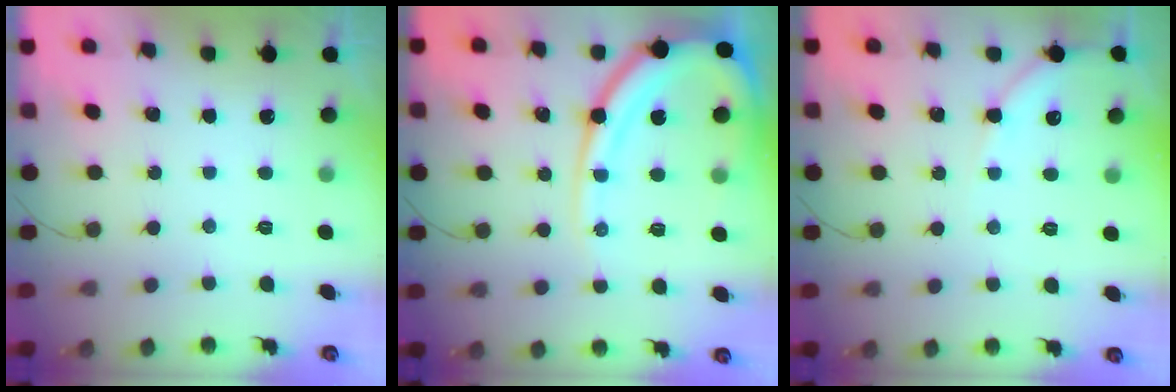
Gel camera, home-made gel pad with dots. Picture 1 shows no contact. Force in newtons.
{"total": 15.4, "press": 15.3, "slide": 1.7}
{"total": 6.6, "press": 6.5, "slide": 0.8}